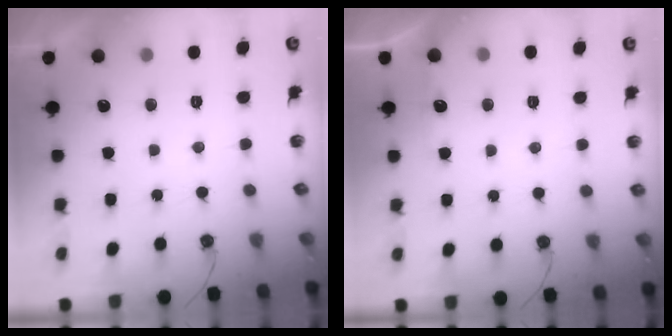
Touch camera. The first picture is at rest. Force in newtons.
{"total": 3.2, "press": 3.2, "slide": 0.4}